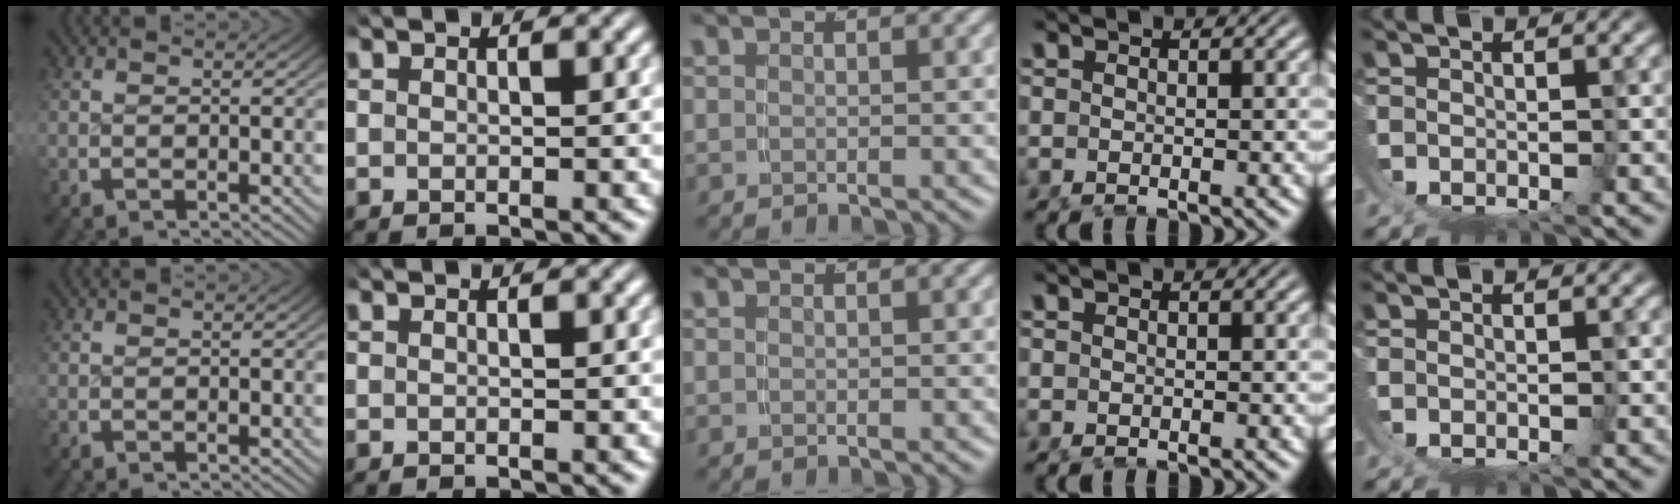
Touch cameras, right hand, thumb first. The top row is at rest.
{}